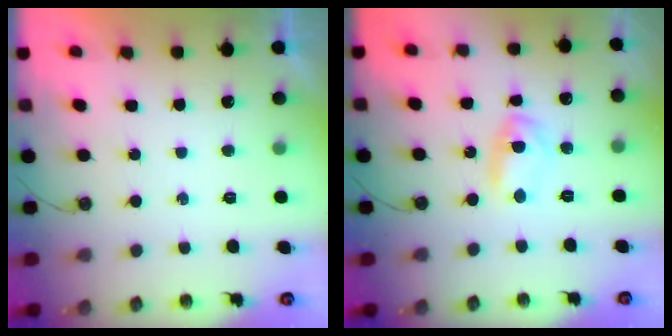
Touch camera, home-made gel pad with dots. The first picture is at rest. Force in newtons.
{"total": 6.0, "press": 6.0, "slide": 0.3}